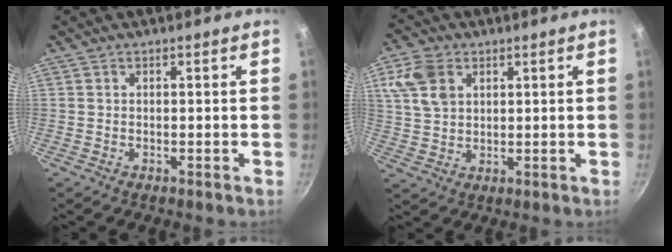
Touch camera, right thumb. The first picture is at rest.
{"total": 8.4, "force": [3.1, 6.1, 4.8], "torque": [-0.081, 0.002, 0.061]}